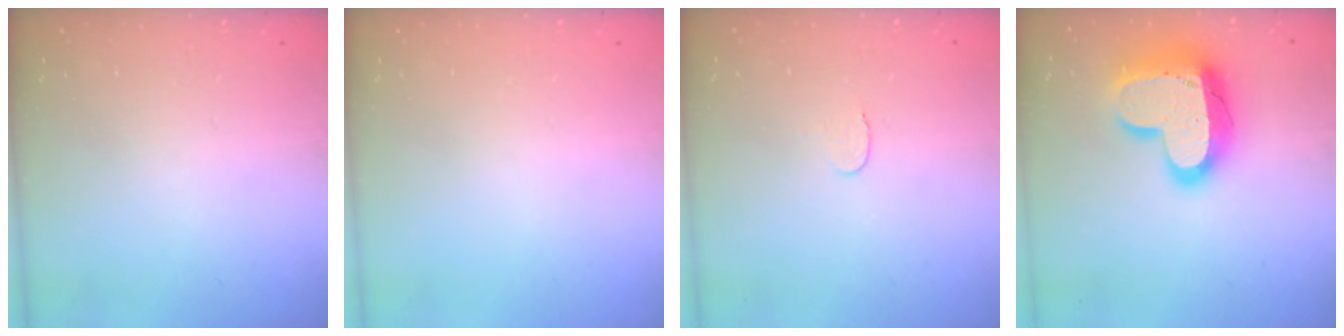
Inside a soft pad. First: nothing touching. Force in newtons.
{"total": 0.0}
{"total": 3.6, "press": 3.6, "slide": 0.4}
{"total": 20.0, "press": 20.0, "slide": 1.6}